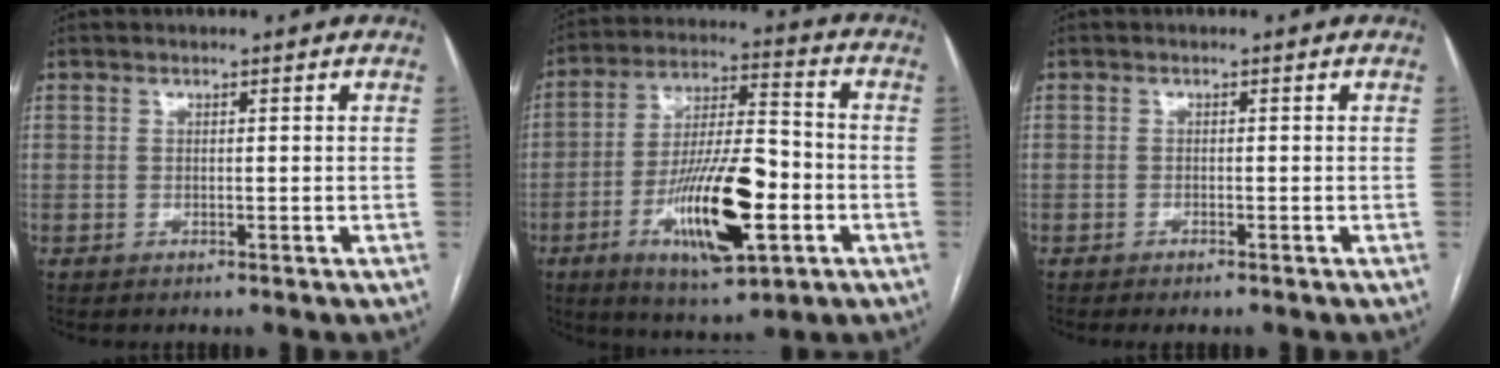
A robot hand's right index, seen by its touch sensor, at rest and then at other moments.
{"total": 16.8, "force": [-5.3, 4.1, 15.3], "torque": [-0.281, -0.003, -0.085]}
{"total": 1.1, "force": [-0.9, 0.1, 0.6], "torque": [-0.010, -0.002, -0.012]}